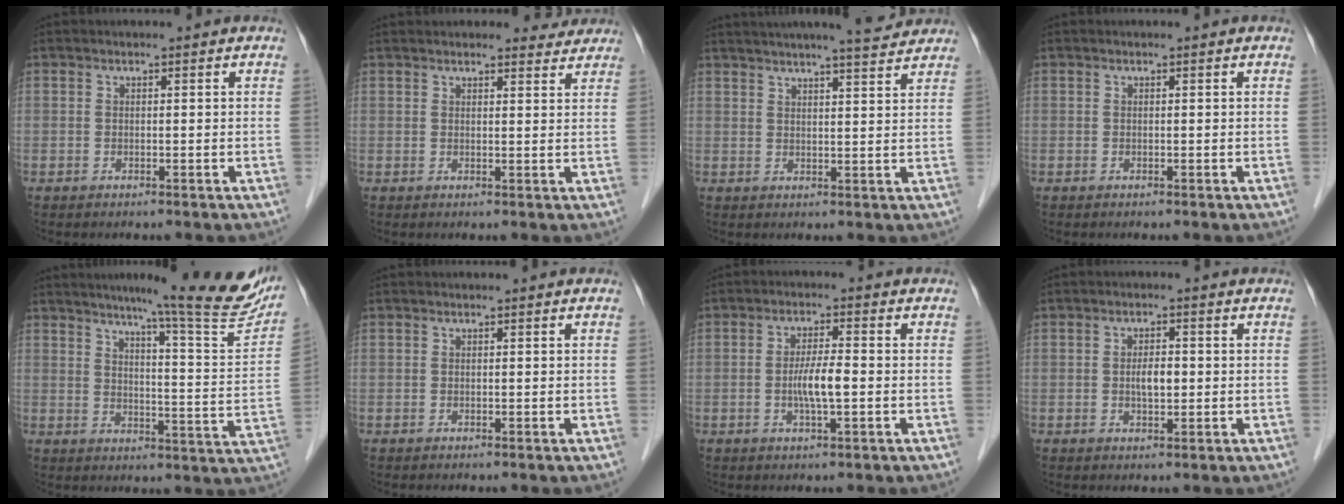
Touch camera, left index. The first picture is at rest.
{"total": 6.5, "force": [6.2, 1.6, 1.1], "torque": [-0.002, 0.017, 0.062]}
{"total": 11.3, "force": [10.2, 0.4, 4.7], "torque": [-0.075, 0.013, 0.130]}
{"total": 0.0}
{"total": 18.6, "force": [15.8, 0.3, 9.7], "torque": [-0.124, -0.048, 0.192]}
{"total": 0.0}
{"total": 4.5, "force": [-0.8, 0.4, 4.4], "torque": [-0.089, -0.003, -0.016]}
{"total": 2.9, "force": [-0.1, 1.1, 2.6], "torque": [-0.048, 0.002, 0.000]}